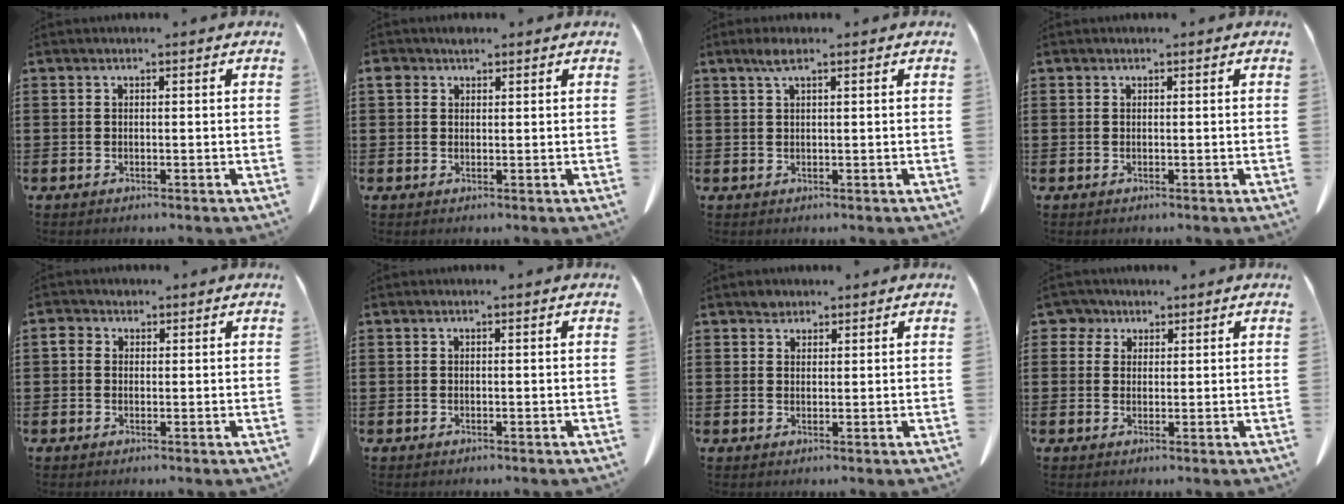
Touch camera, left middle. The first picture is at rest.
{"total": 2.0, "force": [1.3, 1.2, 0.8], "torque": [-0.021, 0.005, 0.024]}
{"total": 2.3, "force": [1.2, 0.5, 1.9], "torque": [-0.041, 0.005, 0.020]}
{"total": 0.0}
{"total": 1.4, "force": [0.5, 1.2, 0.5], "torque": [-0.013, 0.006, 0.009]}
{"total": 0.0}
{"total": 1.5, "force": [1.3, 0.7, 0.0], "torque": [-0.004, 0.002, 0.027]}
{"total": 3.3, "force": [1.8, 2.6, 0.8], "torque": [-0.024, 0.011, 0.031]}